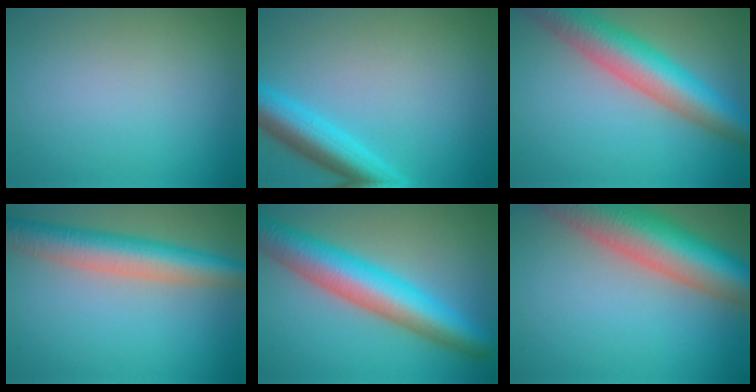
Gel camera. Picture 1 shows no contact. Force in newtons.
{"total": 5.3, "press": 5.3, "slide": 0.3}
{"total": 7.9, "press": 7.9, "slide": 0.3}
{"total": 7.0, "press": 7.0, "slide": 0.3}
{"total": 8.6, "press": 8.6, "slide": 0.1}
{"total": 11.6, "press": 11.6, "slide": 0.4}